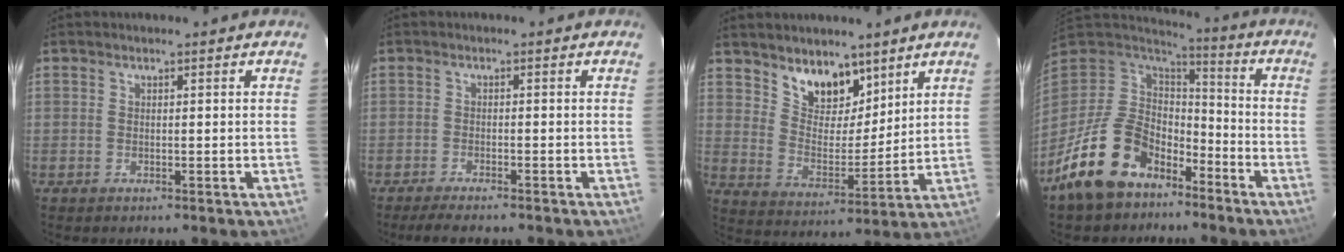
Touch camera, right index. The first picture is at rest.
{"total": 5.3, "force": [-4.6, 0.6, 2.5], "torque": [-0.058, -0.015, -0.077]}
{"total": 10.6, "force": [7.6, 5.5, 4.8], "torque": [-0.081, -0.001, 0.142]}
{"total": 17.0, "force": [-10.7, 10.6, 7.8], "torque": [-0.180, 0.006, -0.169]}